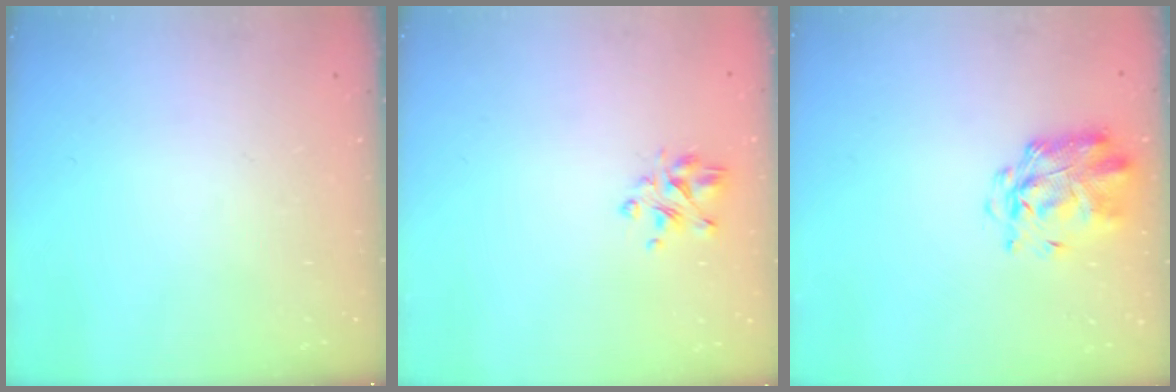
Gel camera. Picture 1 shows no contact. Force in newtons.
{"total": 4.1, "press": 3.7, "slide": 1.7}
{"total": 2.9, "press": 2.8, "slide": 0.8}